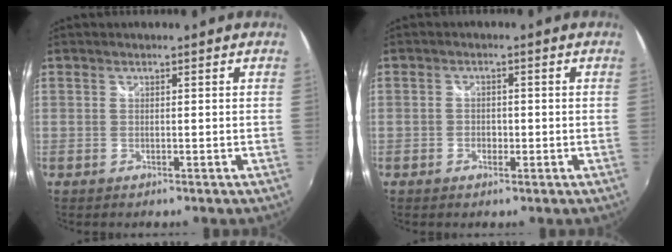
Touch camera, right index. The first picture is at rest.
{"total": 2.0, "force": [-0.6, 1.7, 0.9], "torque": [-0.015, 0.001, -0.011]}